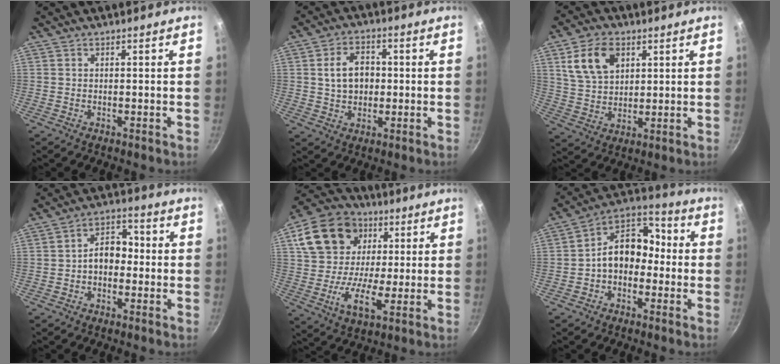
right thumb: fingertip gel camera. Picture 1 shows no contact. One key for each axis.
{"total": 7.7, "fx": 0.5, "fy": 5.8, "fz": 5.1, "tx": -0.067, "ty": 0.012, "tz": 0.008}
{"total": 10.8, "fx": 4.3, "fy": 7.2, "fz": 6.8, "tx": -0.106, "ty": -0.009, "tz": 0.085}
{"total": 6.9, "fx": -0.8, "fy": 4.9, "fz": 4.7, "tx": -0.033, "ty": 0.027, "tz": -0.025}
{"total": 17.6, "fx": 4.5, "fy": 13.6, "fz": 10.3, "tx": -0.161, "ty": 0.017, "tz": 0.068}
{"total": 12.1, "fx": -1.4, "fy": 8.9, "fz": 8.0, "tx": -0.078, "ty": 0.056, "tz": -0.044}